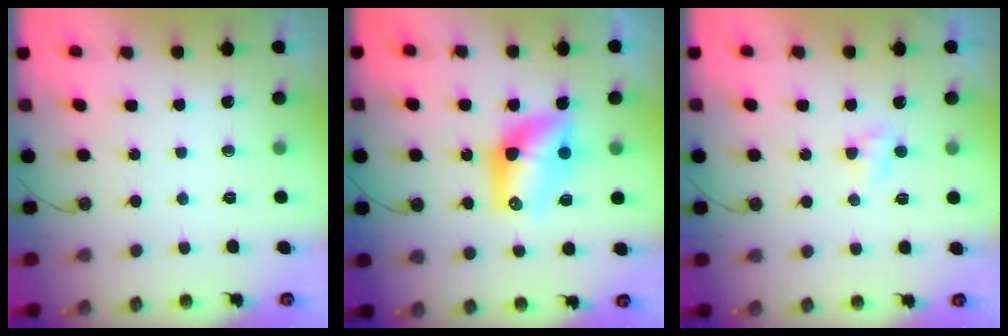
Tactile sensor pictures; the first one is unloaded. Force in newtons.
{"total": 9.8, "press": 9.8, "slide": 0.7}
{"total": 2.6, "press": 2.6, "slide": 0.3}